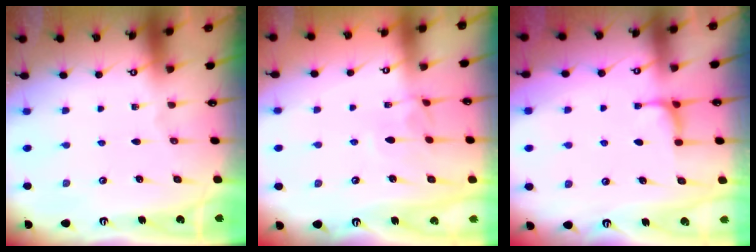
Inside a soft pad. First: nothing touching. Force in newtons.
{"total": 3.9, "press": 3.9, "slide": 0.2}
{"total": 3.0, "press": 3.0, "slide": 0.2}